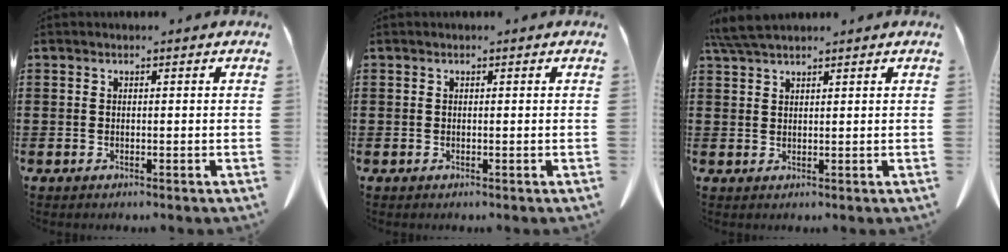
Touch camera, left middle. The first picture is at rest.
{"total": 0.0}
{"total": 4.0, "force": [3.3, 0.5, 2.2], "torque": [-0.053, -0.001, 0.064]}